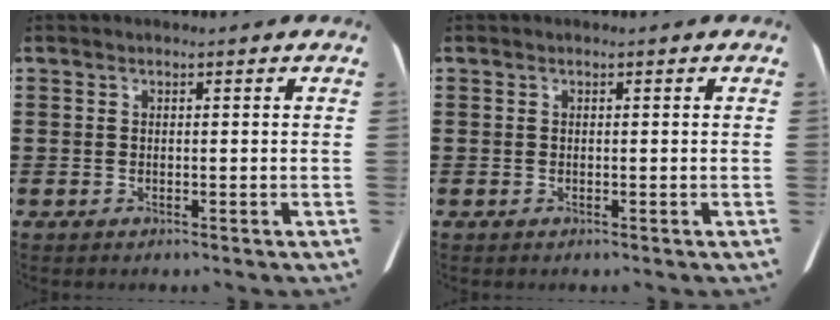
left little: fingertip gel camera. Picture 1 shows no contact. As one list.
[{"total": 0.0}]